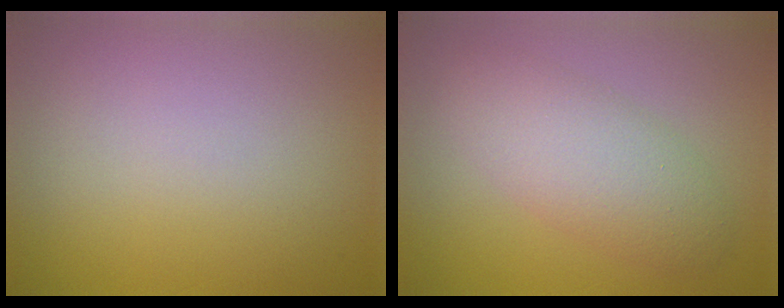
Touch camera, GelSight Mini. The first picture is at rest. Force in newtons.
{"total": 4.4, "press": 4.4, "slide": 0.1}